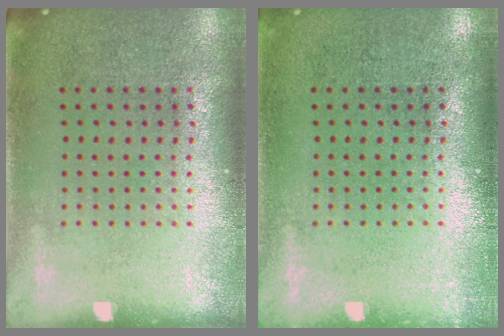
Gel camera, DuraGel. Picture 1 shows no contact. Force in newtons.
{"total": 0.6, "press": 0.6, "slide": 0.1}